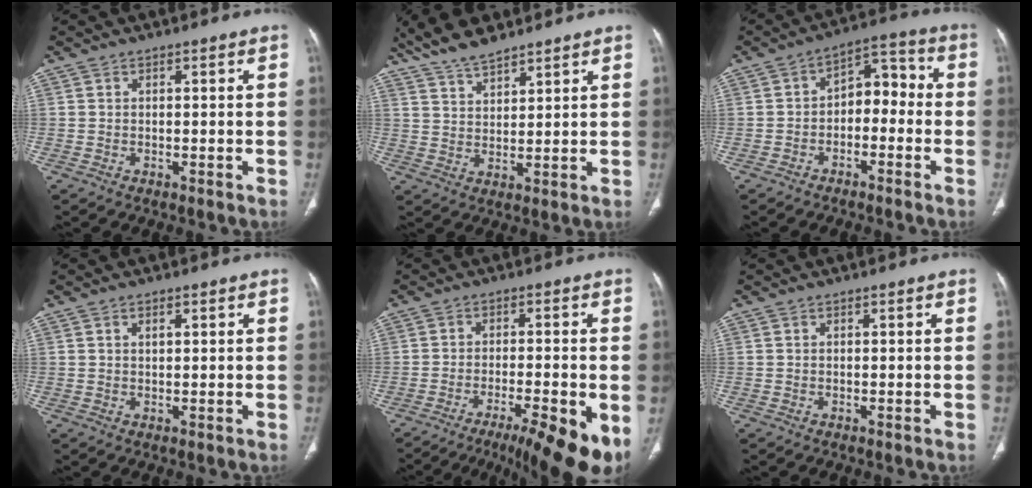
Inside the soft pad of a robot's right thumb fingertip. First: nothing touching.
{"total": 8.6, "force": [7.3, 2.3, 3.9], "torque": [-0.066, -0.027, 0.143]}
{"total": 8.1, "force": [-2.0, 5.4, 5.7], "torque": [-0.051, 0.048, -0.044]}
{"total": 1.5, "force": [0.7, 0.7, 1.1], "torque": [-0.019, -0.001, 0.012]}
{"total": 13.6, "force": [-6.8, 2.5, 11.5], "torque": [-0.136, 0.001, -0.101]}
{"total": 0.0}